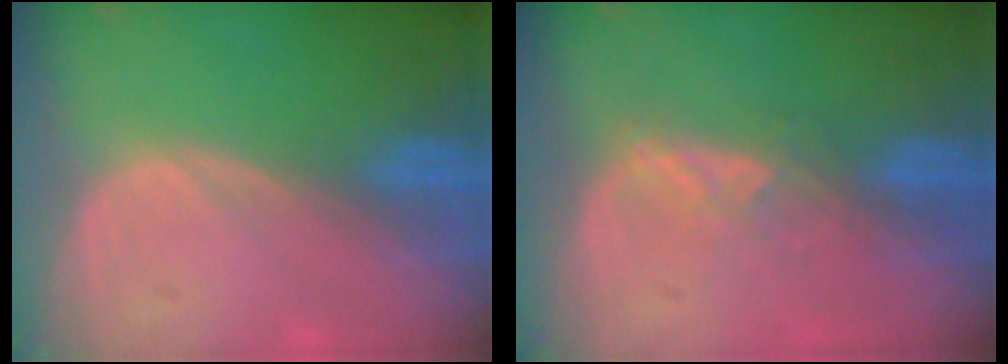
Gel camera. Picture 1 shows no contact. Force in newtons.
{"total": 2.9, "press": 2.8, "slide": 0.7}